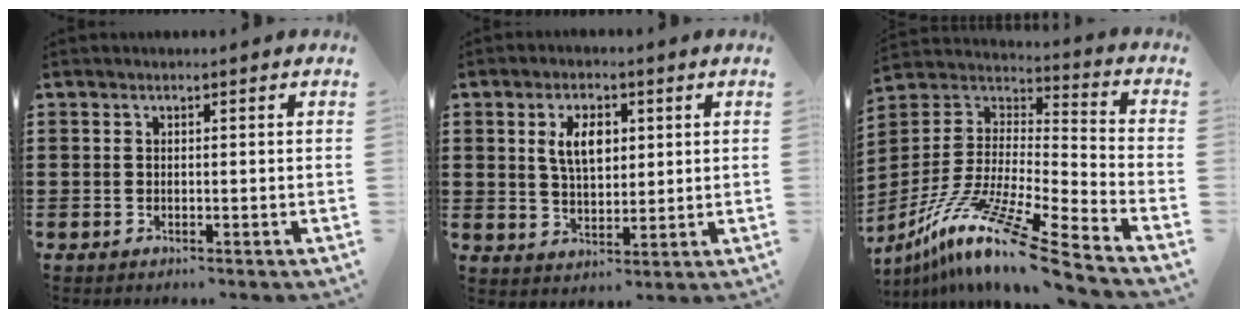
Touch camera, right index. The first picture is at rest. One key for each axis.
{"total": 5.9, "fx": 1.7, "fy": 3.2, "fz": 4.6, "tx": -0.092, "ty": 0.009, "tz": 0.026}
{"total": 13.8, "fx": -10.4, "fy": 0.0, "fz": 9.1, "tx": -0.182, "ty": 0.006, "tz": -0.201}